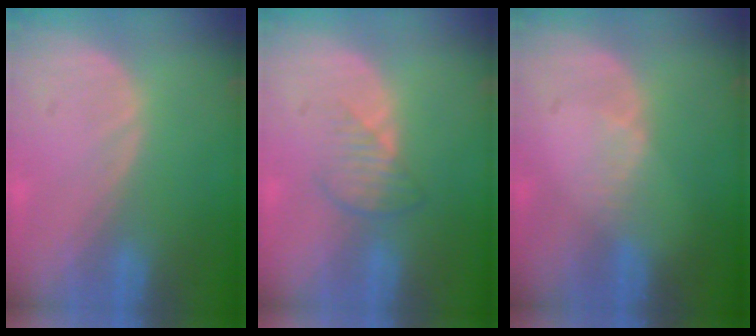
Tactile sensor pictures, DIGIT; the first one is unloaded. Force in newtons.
{"total": 3.5, "press": 3.1, "slide": 1.6}
{"total": 1.1, "press": 1.1, "slide": 0.2}